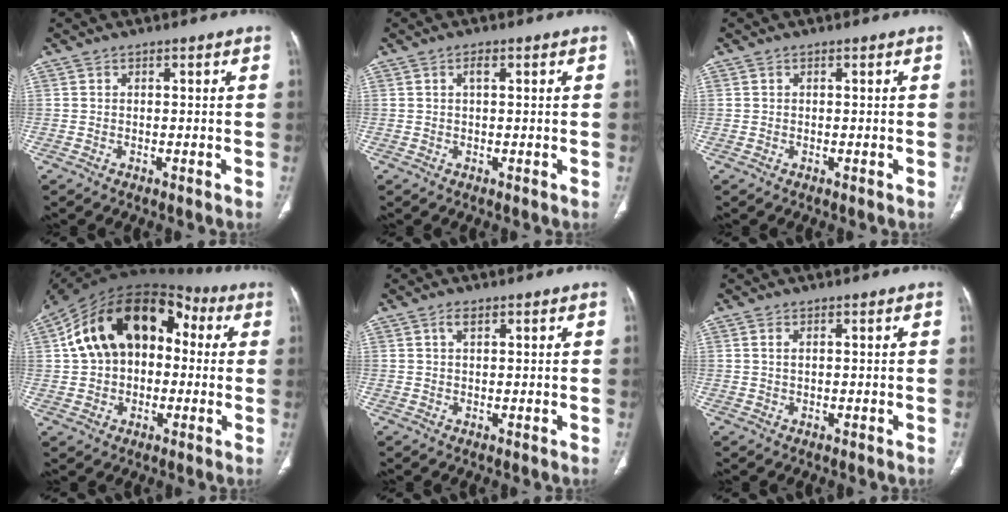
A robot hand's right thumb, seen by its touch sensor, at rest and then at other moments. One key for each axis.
{"total": 1.6, "fx": 0.6, "fy": 0.6, "fz": 1.3, "tx": -0.025, "ty": 0.003, "tz": 0.009}
{"total": 0.0}
{"total": 21.1, "fx": 3.1, "fy": 14.4, "fz": 15.1, "tx": -0.234, "ty": 0.044, "tz": 0.042}
{"total": 1.6, "fx": 0.8, "fy": 0.7, "fz": 1.1, "tx": -0.023, "ty": 0.003, "tz": 0.016}
{"total": 1.0, "fx": 0.4, "fy": 0.4, "fz": 0.8, "tx": -0.021, "ty": 0.005, "tz": 0.011}